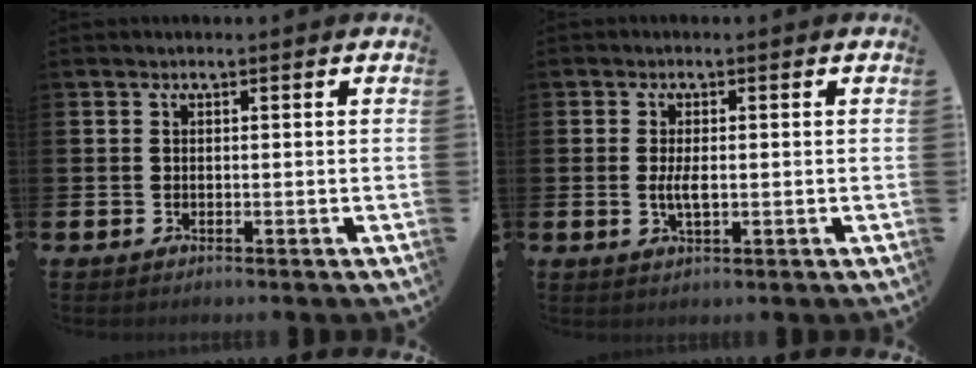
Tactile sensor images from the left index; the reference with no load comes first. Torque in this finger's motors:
{"motor_torque": [0.60, 0.07, 0.10, 0.11]}